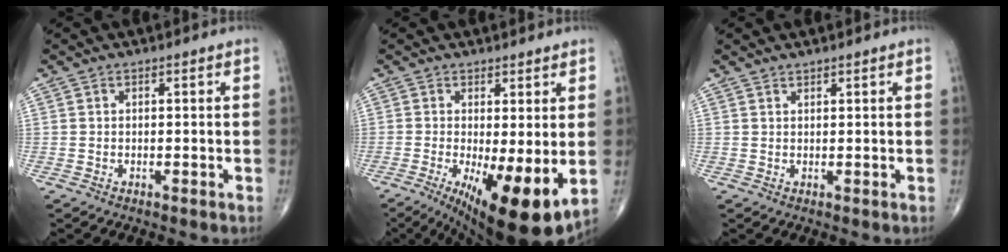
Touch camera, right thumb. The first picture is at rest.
{"total": 13.4, "force": [-2.3, 3.8, 12.7], "torque": [-0.197, -0.025, -0.020]}
{"total": 0.9, "force": [0.9, 0.1, 0.2], "torque": [0.000, -0.004, 0.016]}